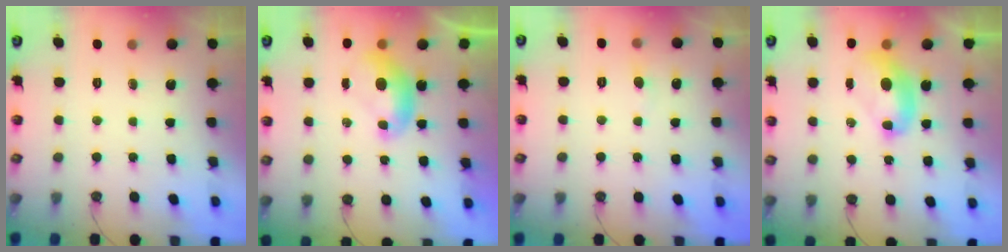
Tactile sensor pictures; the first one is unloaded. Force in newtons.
{"total": 0.0}
{"total": 1.0, "press": 0.9, "slide": 0.5}
{"total": 2.7, "press": 2.7, "slide": 0.1}